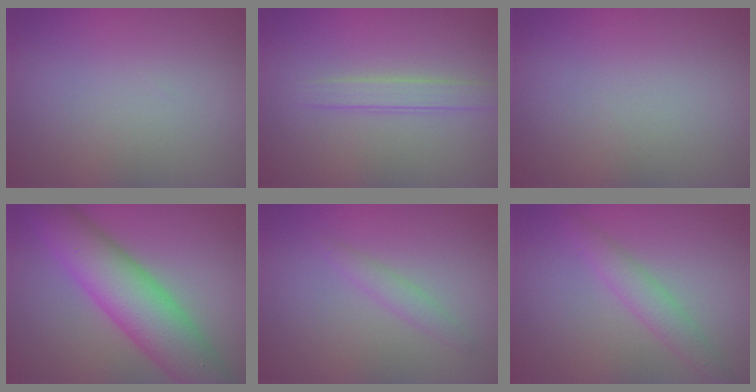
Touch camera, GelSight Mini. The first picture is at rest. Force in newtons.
{"total": 1.8, "press": 1.7, "slide": 0.2}
{"total": 0.0}
{"total": 8.9, "press": 8.9, "slide": 0.2}
{"total": 1.3, "press": 1.3, "slide": 0.0}
{"total": 2.3, "press": 2.3, "slide": 0.1}